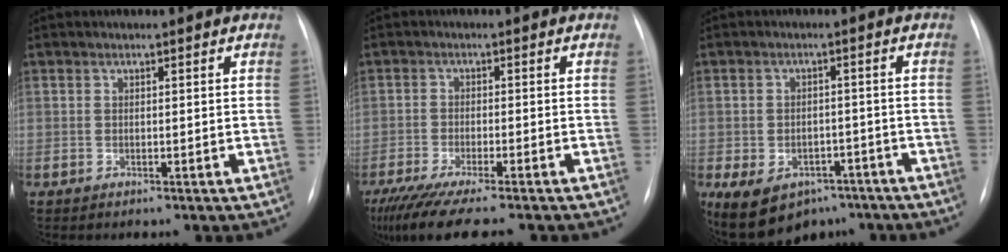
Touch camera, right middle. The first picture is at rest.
{"total": 12.0, "force": [-9.7, 0.9, 6.9], "torque": [-0.106, -0.030, -0.156]}
{"total": 10.9, "force": [-6.4, 7.3, 4.8], "torque": [-0.089, 0.016, -0.087]}